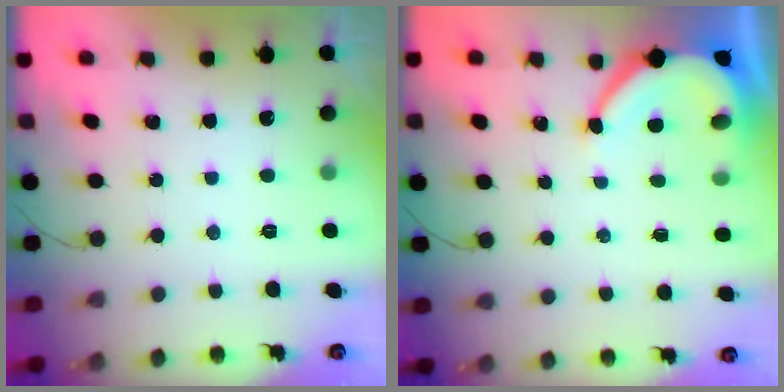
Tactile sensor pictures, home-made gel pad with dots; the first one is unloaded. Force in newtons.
{"total": 7.4, "press": 7.4, "slide": 0.8}